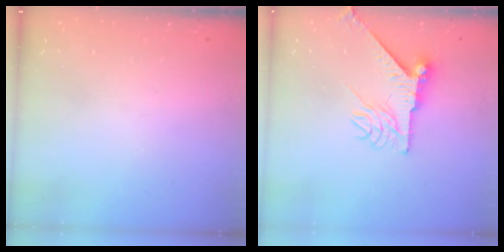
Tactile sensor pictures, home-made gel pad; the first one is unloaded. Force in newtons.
{"total": 9.0, "press": 9.0, "slide": 0.6}